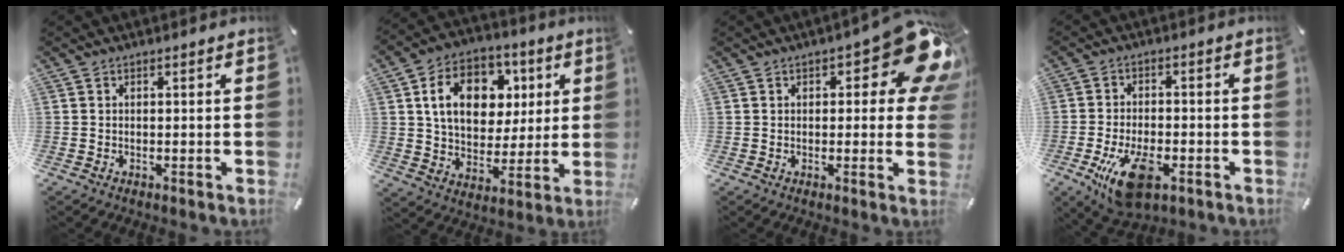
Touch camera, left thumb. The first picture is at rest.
{"total": 15.3, "force": [4.8, 11.7, 8.6], "torque": [-0.140, 0.003, 0.091]}
{"total": 13.8, "force": [6.1, 5.4, 11.2], "torque": [-0.135, -0.047, 0.101]}
{"total": 11.9, "force": [-4.8, 6.3, 8.9], "torque": [-0.174, 0.000, -0.088]}